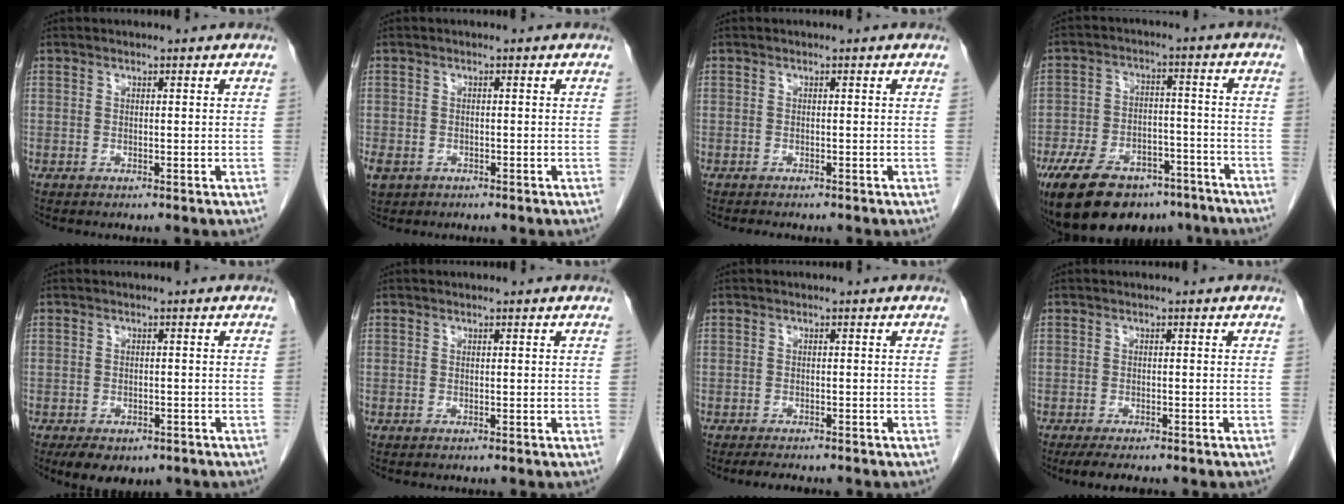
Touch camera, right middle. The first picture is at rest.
{"total": 6.0, "force": [-3.1, 4.6, 2.3], "torque": [-0.066, -0.006, -0.045]}
{"total": 1.5, "force": [-1.3, 0.4, 0.6], "torque": [-0.014, -0.004, -0.014]}
{"total": 19.2, "force": [-13.6, 9.4, 9.7], "torque": [-0.205, 0.005, -0.209]}
{"total": 6.8, "force": [-4.7, 3.6, 3.4], "torque": [-0.042, -0.002, -0.061]}
{"total": 0.0}
{"total": 4.3, "force": [-3.7, 0.8, 2.1], "torque": [-0.029, -0.007, -0.047]}
{"total": 4.9, "force": [-3.9, 1.0, 2.7], "torque": [-0.038, -0.010, -0.054]}